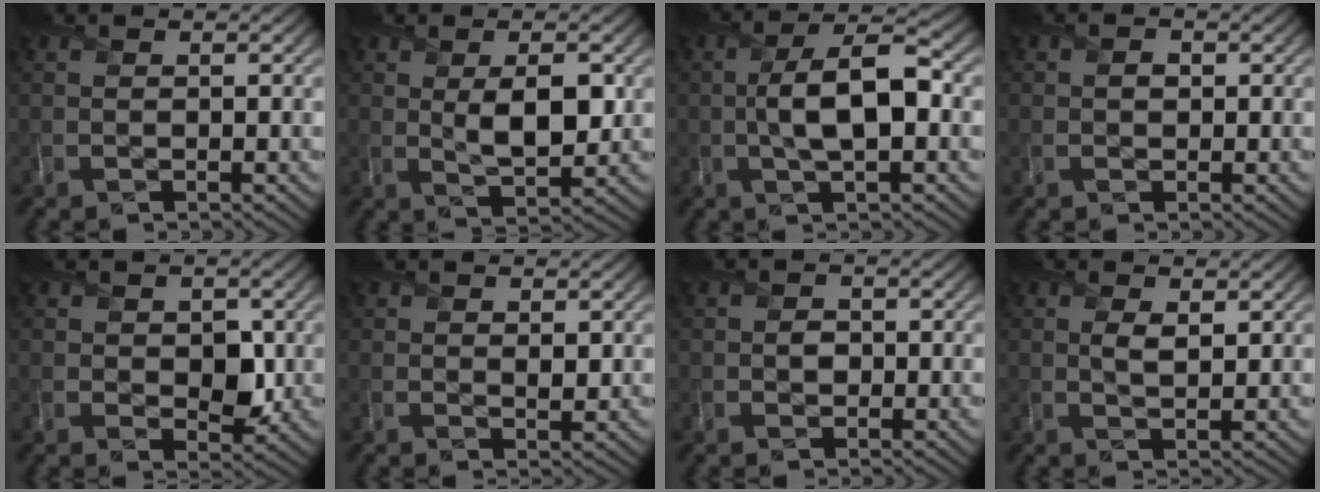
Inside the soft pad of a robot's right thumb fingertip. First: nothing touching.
{"total": 5.9, "force": [0.7, 2.8, 5.1], "torque": [-0.090, -0.006, 0.015]}
{"total": 8.2, "force": [-0.5, 3.3, 7.5], "torque": [-0.137, 0.010, -0.016]}
{"total": 1.2, "force": [0.0, 1.1, 0.6], "torque": [-0.009, -0.002, -0.005]}
{"total": 3.9, "force": [0.1, 2.9, 2.5], "torque": [-0.040, -0.014, -0.001]}
{"total": 1.7, "force": [0.5, 1.1, 1.2], "torque": [-0.018, -0.006, 0.009]}
{"total": 1.8, "force": [-0.3, 1.6, 0.6], "torque": [-0.013, -0.006, -0.009]}
{"total": 2.3, "force": [0.6, 1.1, 1.9], "torque": [-0.040, -0.008, 0.012]}